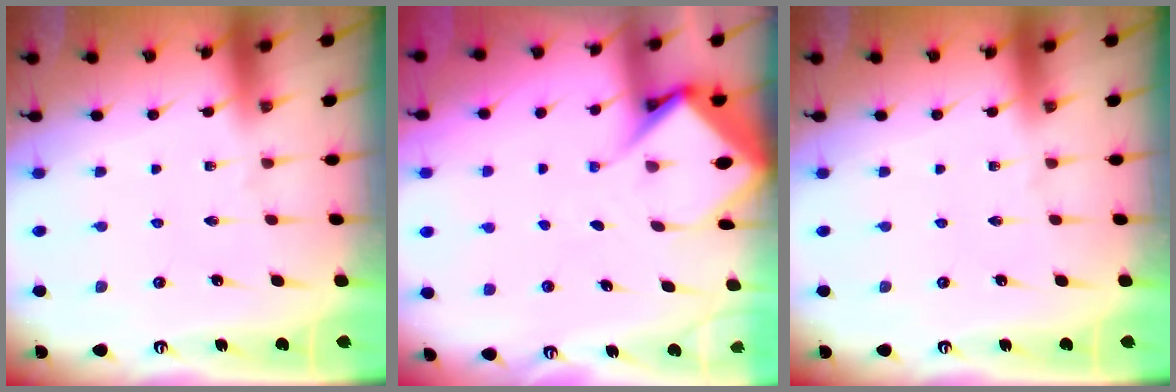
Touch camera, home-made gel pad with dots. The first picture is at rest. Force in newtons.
{"total": 7.4, "press": 7.3, "slide": 0.8}
{"total": 0.0}